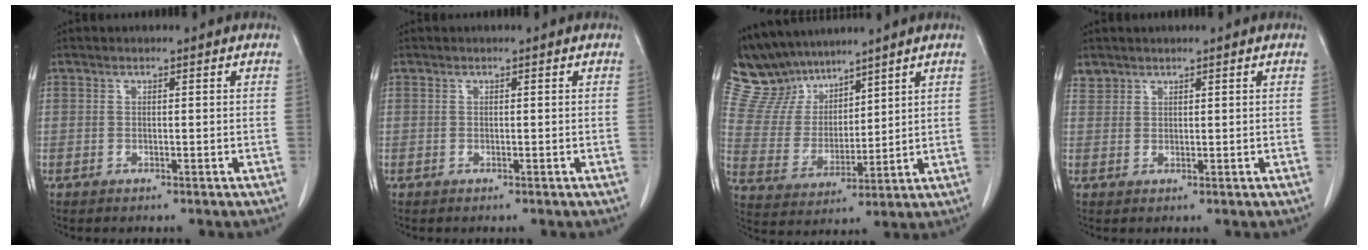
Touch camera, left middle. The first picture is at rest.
{"total": 0.0}
{"total": 10.2, "force": [9.3, 3.7, 1.8], "torque": [-0.055, 0.017, 0.196]}
{"total": 1.5, "force": [1.3, 0.7, -0.2], "torque": [0.007, 0.006, 0.024]}